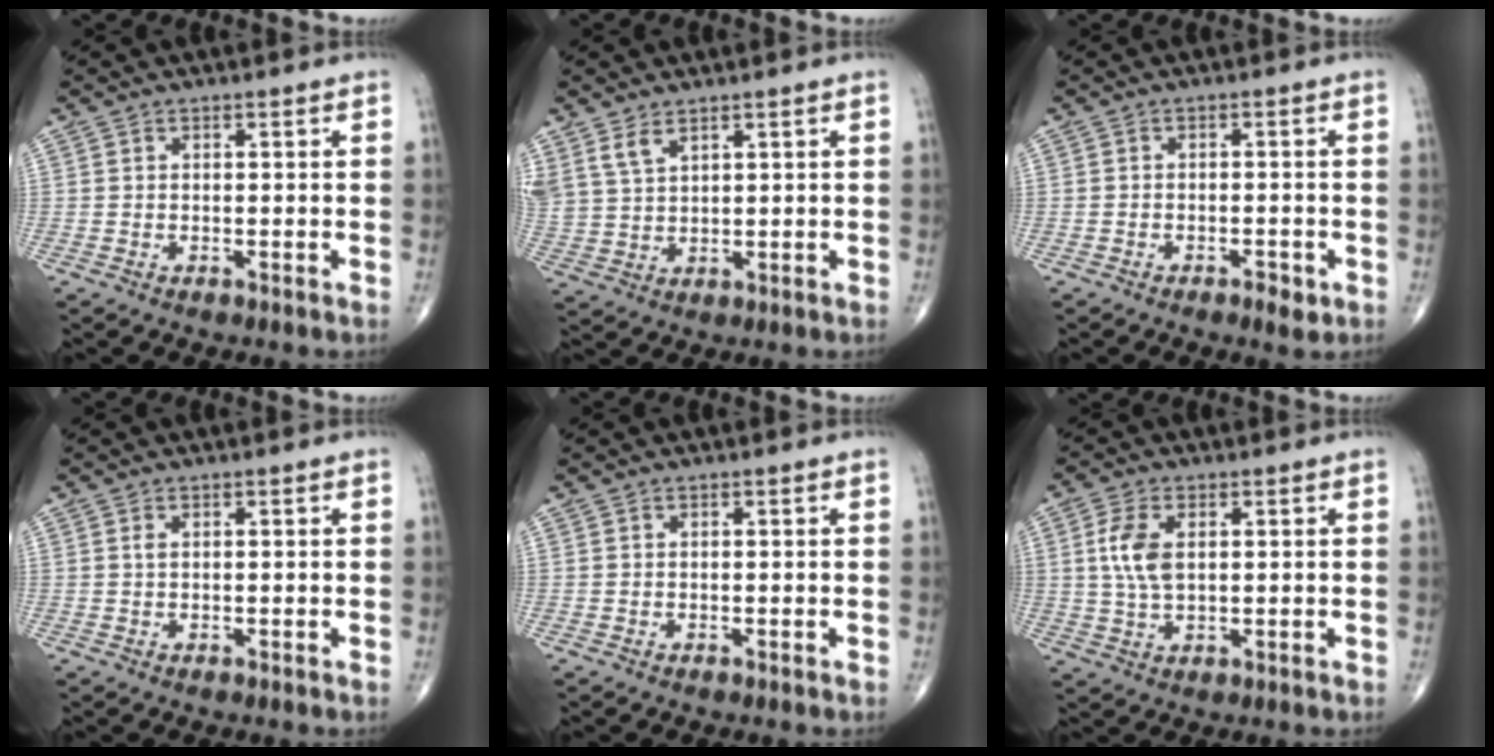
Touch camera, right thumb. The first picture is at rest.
{"total": 5.2, "force": [3.5, 2.4, 3.0], "torque": [-0.061, -0.012, 0.081]}
{"total": 2.8, "force": [-1.5, 1.2, 2.0], "torque": [-0.029, 0.005, -0.022]}
{"total": 0.7, "force": [0.3, 0.4, 0.6], "torque": [-0.013, 0.004, 0.006]}
{"total": 0.0}
{"total": 6.7, "force": [1.4, 3.6, 5.4], "torque": [-0.119, -0.002, 0.027]}